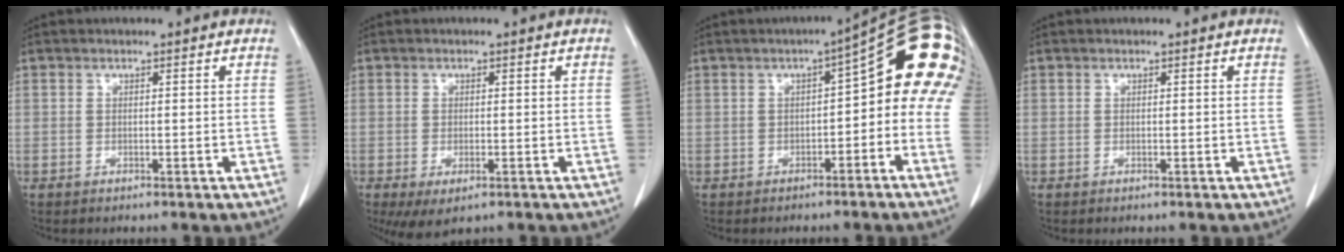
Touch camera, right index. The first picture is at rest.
{"total": 5.0, "force": [-2.6, 2.0, 3.8], "torque": [-0.060, -0.015, -0.036]}
{"total": 14.8, "force": [2.0, 4.7, 13.9], "torque": [-0.185, 0.037, 0.016]}
{"total": 0.0}